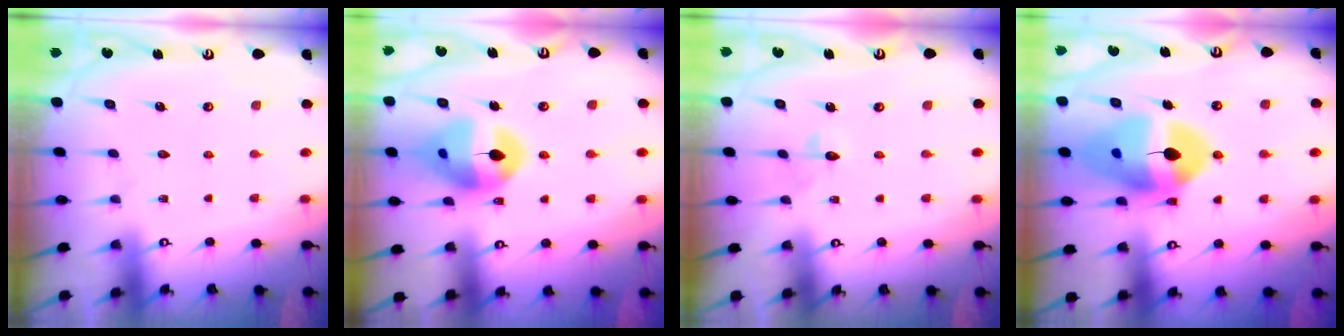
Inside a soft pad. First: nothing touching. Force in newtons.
{"total": 14.3, "press": 14.2, "slide": 1.6}
{"total": 3.2, "press": 3.1, "slide": 0.7}
{"total": 17.0, "press": 16.9, "slide": 2.0}